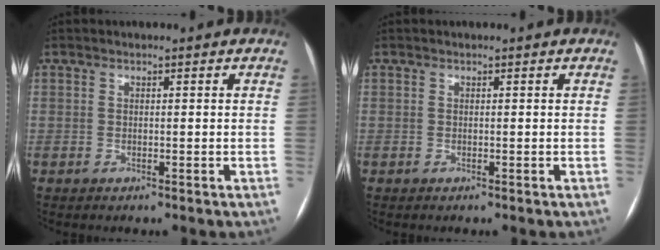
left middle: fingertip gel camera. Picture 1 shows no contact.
{"total": 0.0}